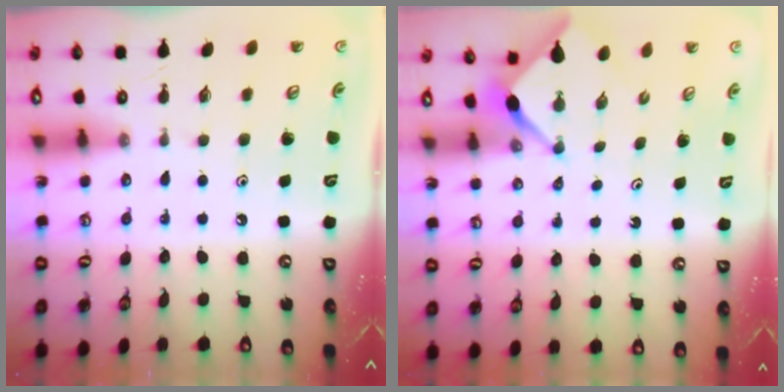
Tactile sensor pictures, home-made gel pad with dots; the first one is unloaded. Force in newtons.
{"total": 2.5, "press": 2.5, "slide": 0.3}